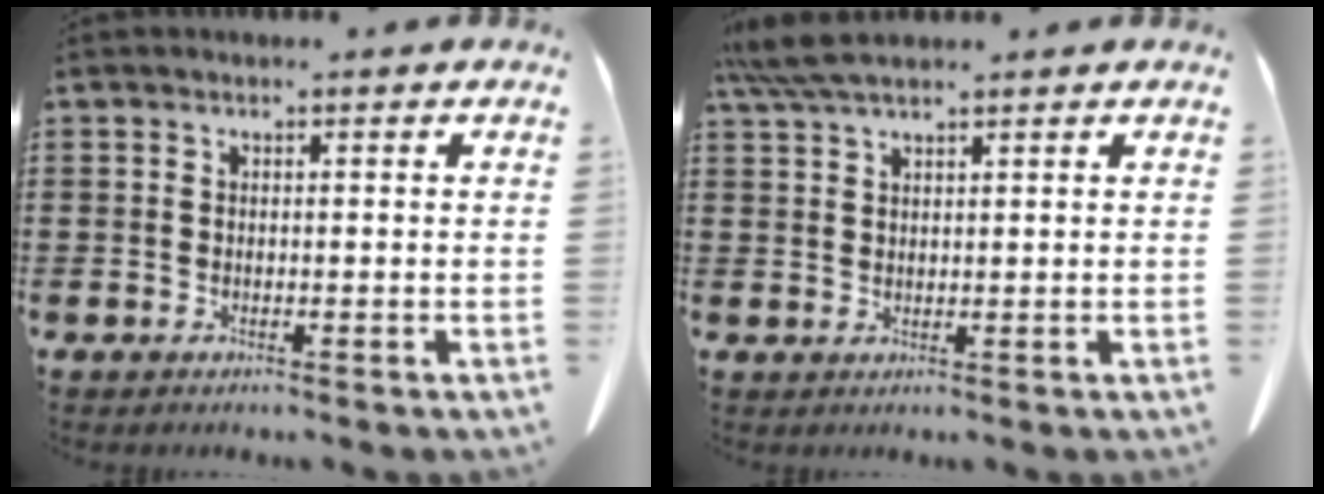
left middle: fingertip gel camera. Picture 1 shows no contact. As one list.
[{"total": 4.9, "force": [3.9, 0.7, 2.9], "torque": [-0.067, -0.003, 0.074]}]